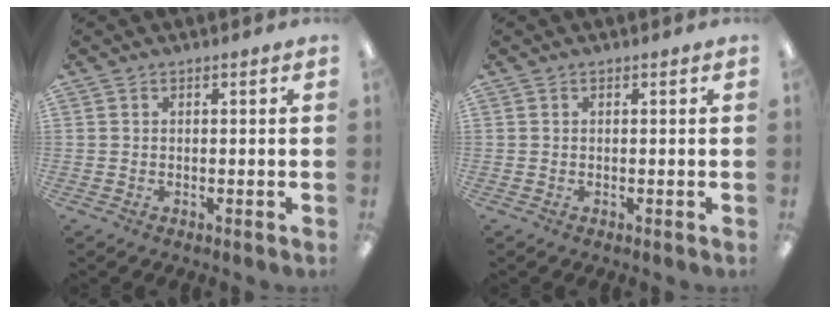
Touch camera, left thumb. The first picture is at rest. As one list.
[{"total": 0.0}]